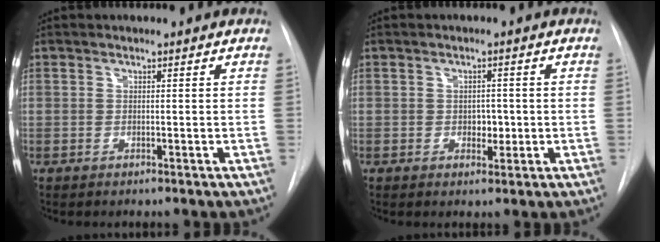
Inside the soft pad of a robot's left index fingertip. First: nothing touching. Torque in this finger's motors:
{"motor_torque": [0.10, 0.14, 0.01, 0.00]}